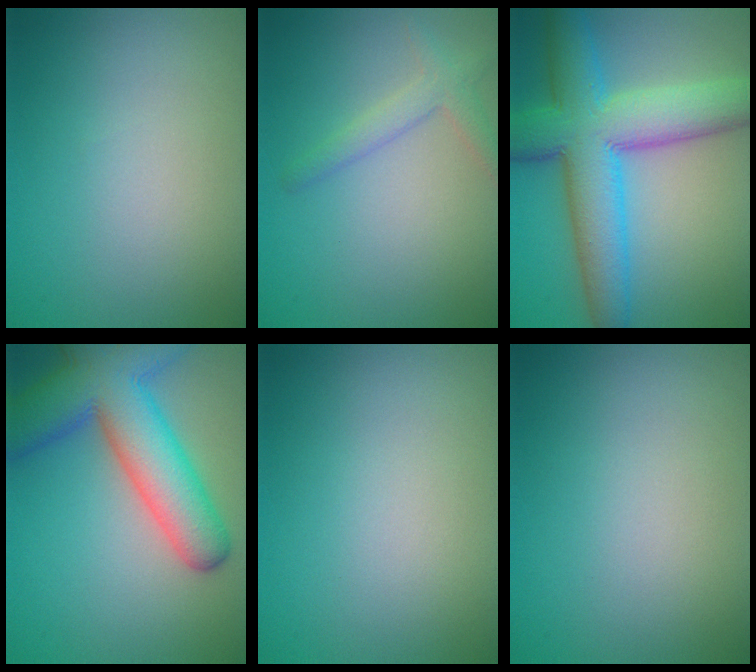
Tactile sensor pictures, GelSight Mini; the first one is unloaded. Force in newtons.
{"total": 2.0, "press": 2.0, "slide": 0.1}
{"total": 10.5, "press": 10.5, "slide": 0.0}
{"total": 9.9, "press": 9.9, "slide": 0.4}
{"total": 0.0}
{"total": 0.0}